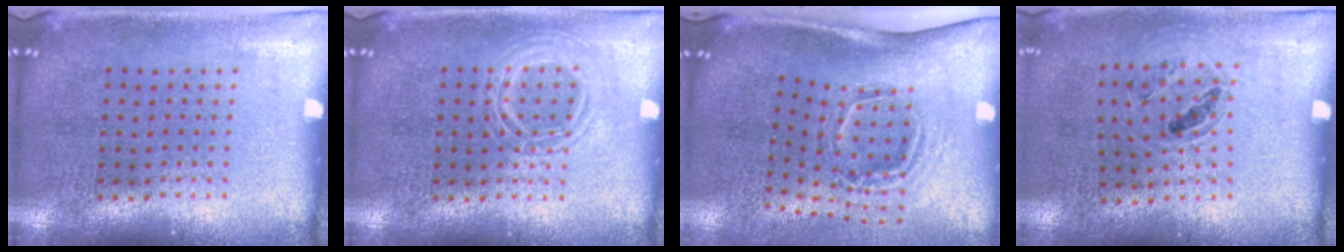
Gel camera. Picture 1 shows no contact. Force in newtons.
{"total": 1.9, "press": 1.9, "slide": 0.2}
{"total": 2.1, "press": 1.3, "slide": 1.7}
{"total": 0.9, "press": 0.8, "slide": 0.3}